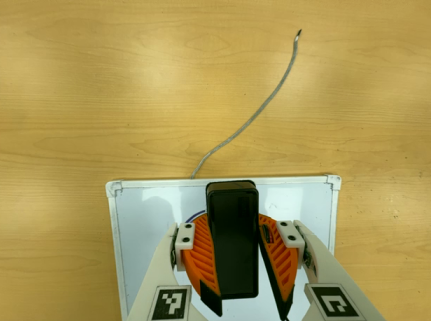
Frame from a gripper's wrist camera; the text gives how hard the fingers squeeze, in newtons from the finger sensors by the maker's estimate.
{"total": 11.6, "left": 11.5, "right": 11.8}